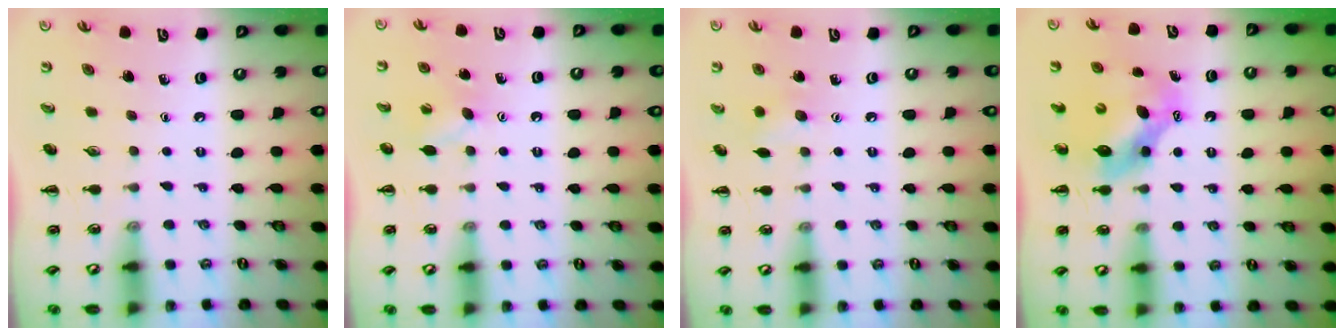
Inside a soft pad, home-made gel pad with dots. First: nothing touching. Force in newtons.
{"total": 6.3, "press": 6.2, "slide": 1.3}
{"total": 6.6, "press": 6.4, "slide": 1.3}
{"total": 6.7, "press": 6.6, "slide": 1.1}